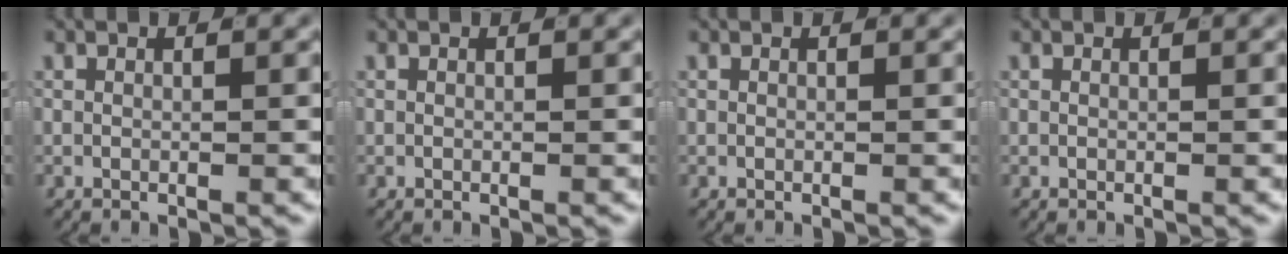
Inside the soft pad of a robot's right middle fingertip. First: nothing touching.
{"total": 0.0}
{"total": 0.0}
{"total": 0.0}